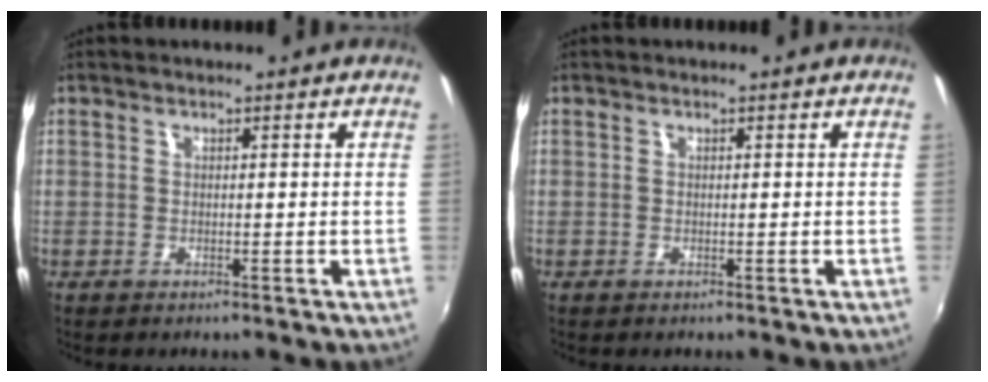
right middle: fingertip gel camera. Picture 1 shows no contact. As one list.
[{"total": 0.0}]